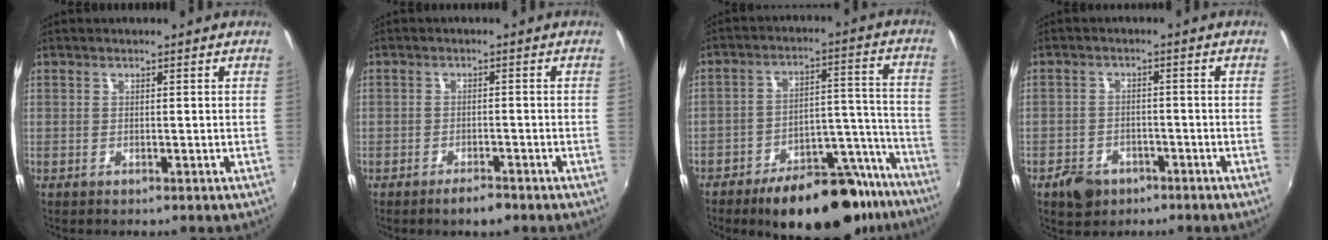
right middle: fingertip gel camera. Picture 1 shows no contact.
{"total": 2.9, "force": [-2.3, 1.0, 1.4], "torque": [-0.033, 0.000, -0.037]}
{"total": 21.5, "force": [-17.0, 8.4, 10.1], "torque": [-0.142, 0.043, -0.217]}
{"total": 5.7, "force": [-3.6, 3.9, 2.1], "torque": [-0.063, 0.003, -0.054]}